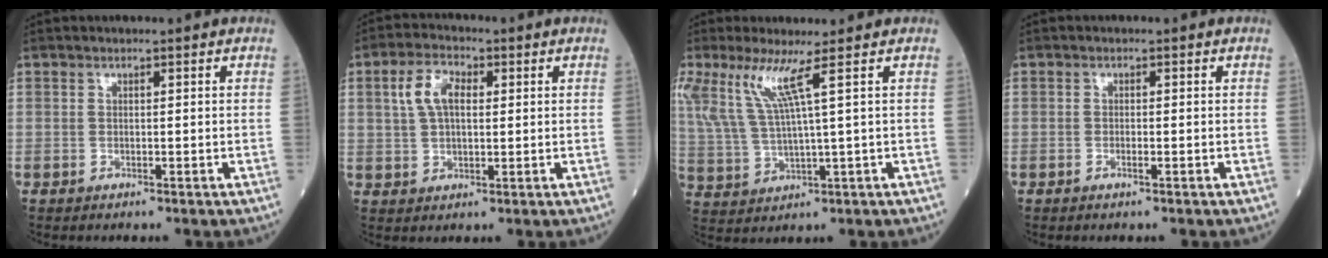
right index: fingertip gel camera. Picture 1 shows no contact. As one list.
[{"total": 6.0, "force": [1.7, 3.2, 4.9], "torque": [-0.106, 0.017, 0.032]}, {"total": 7.9, "force": [4.3, -0.8, 6.6], "torque": [-0.151, 0.006, 0.097]}, {"total": 0.9, "force": [-0.3, 0.1, 0.8], "torque": [-0.019, 0.000, -0.002]}]